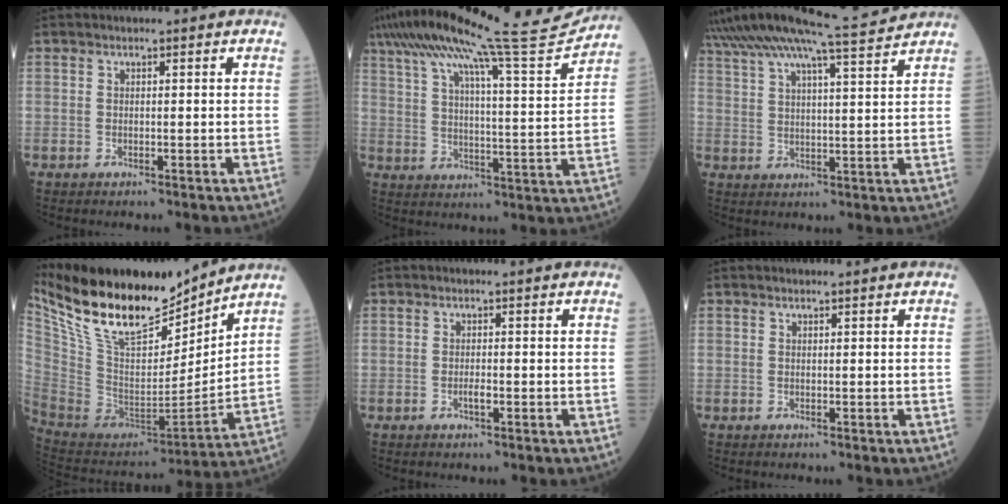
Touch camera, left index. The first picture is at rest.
{"total": 22.5, "force": [20.0, -0.3, 10.3], "torque": [-0.186, -0.021, 0.292]}
{"total": 17.6, "force": [16.2, -1.9, 6.6], "torque": [-0.128, -0.028, 0.246]}
{"total": 22.0, "force": [17.8, 5.7, 11.6], "torque": [-0.224, 0.005, 0.327]}
{"total": 1.0, "force": [-0.4, 0.2, 0.9], "torque": [-0.019, 0.000, -0.007]}
{"total": 0.0}